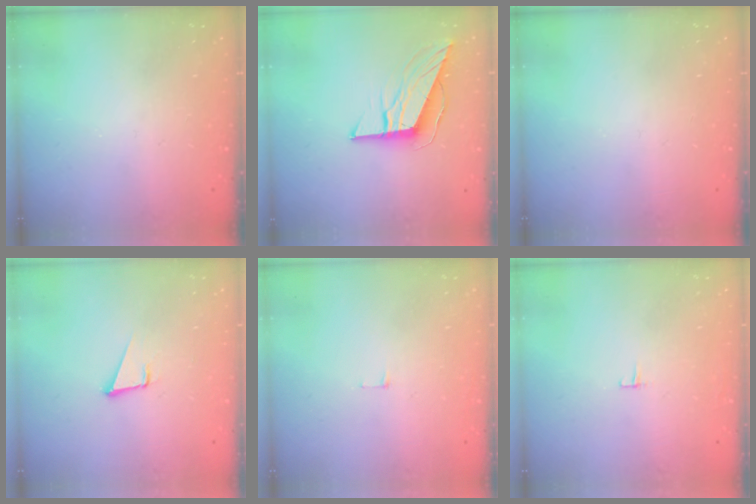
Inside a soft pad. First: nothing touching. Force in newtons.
{"total": 9.4, "press": 9.4, "slide": 0.6}
{"total": 0.0}
{"total": 3.6, "press": 2.7, "slide": 2.4}
{"total": 3.8, "press": 3.8, "slide": 0.3}
{"total": 3.3, "press": 3.3, "slide": 0.2}